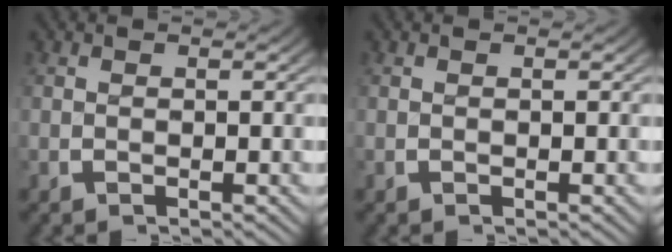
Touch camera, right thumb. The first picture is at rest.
{"total": 0.0}